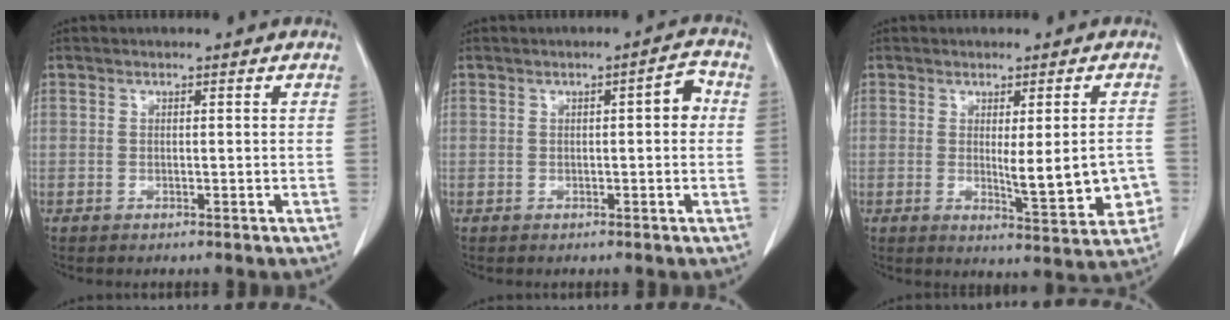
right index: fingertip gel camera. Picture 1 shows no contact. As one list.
[{"total": 3.1, "force": [0.3, 0.8, 2.9], "torque": [-0.037, 0.013, 0.002]}, {"total": 8.4, "force": [-1.0, 1.7, 8.1], "torque": [-0.102, -0.014, -0.006]}]